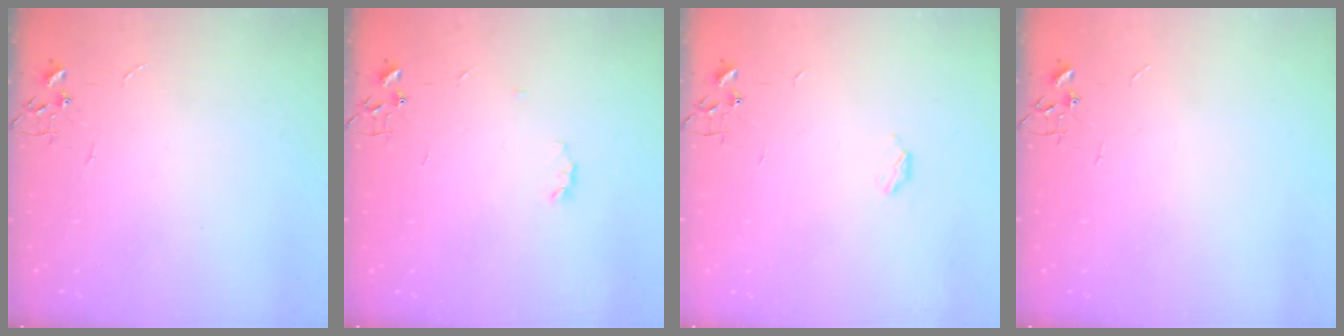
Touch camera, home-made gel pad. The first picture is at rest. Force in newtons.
{"total": 3.1, "press": 3.1, "slide": 0.5}
{"total": 2.9, "press": 2.9, "slide": 0.5}
{"total": 0.0}